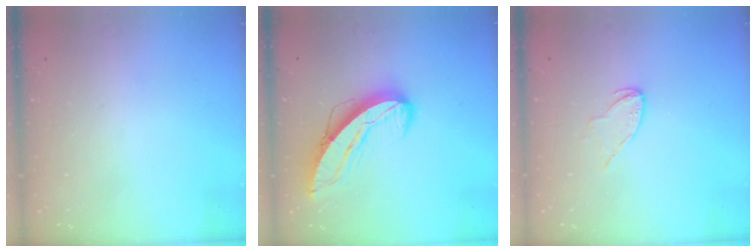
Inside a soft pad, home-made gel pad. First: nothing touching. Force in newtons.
{"total": 11.8, "press": 11.7, "slide": 1.1}
{"total": 4.5, "press": 4.4, "slide": 0.3}